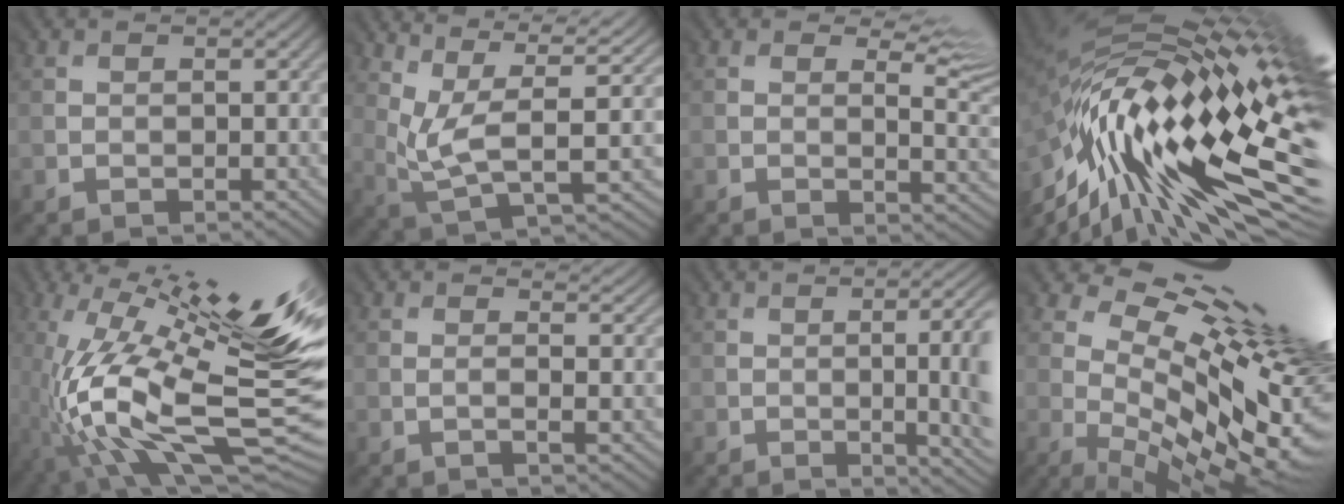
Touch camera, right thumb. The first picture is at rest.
{"total": 8.9, "force": [4.0, 2.8, 7.4], "torque": [-0.162, 0.004, 0.084]}
{"total": 7.1, "force": [2.0, 3.5, 5.8], "torque": [-0.082, -0.006, 0.032]}
{"total": 17.0, "force": [-2.7, 6.1, 15.6], "torque": [-0.286, -0.011, -0.049]}
{"total": 15.9, "force": [-2.1, 4.3, 15.1], "torque": [-0.277, 0.007, -0.048]}
{"total": 2.3, "force": [0.7, 0.4, 2.1], "torque": [-0.034, 0.004, 0.010]}
{"total": 10.6, "force": [-1.3, 4.6, 9.4], "torque": [-0.089, 0.004, -0.017]}
{"total": 17.4, "force": [5.4, 5.9, 15.4], "torque": [-0.244, 0.003, 0.107]}